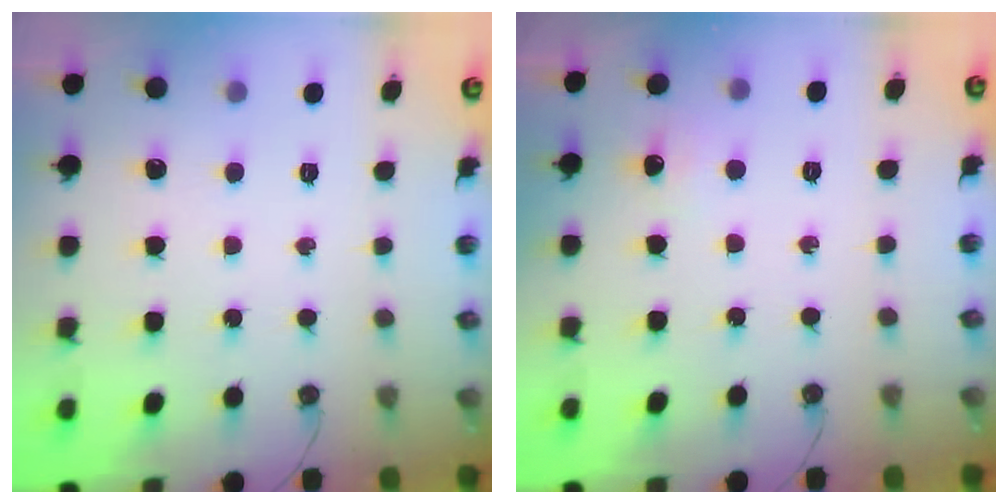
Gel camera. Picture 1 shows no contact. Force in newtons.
{"total": 4.6, "press": 4.5, "slide": 0.5}